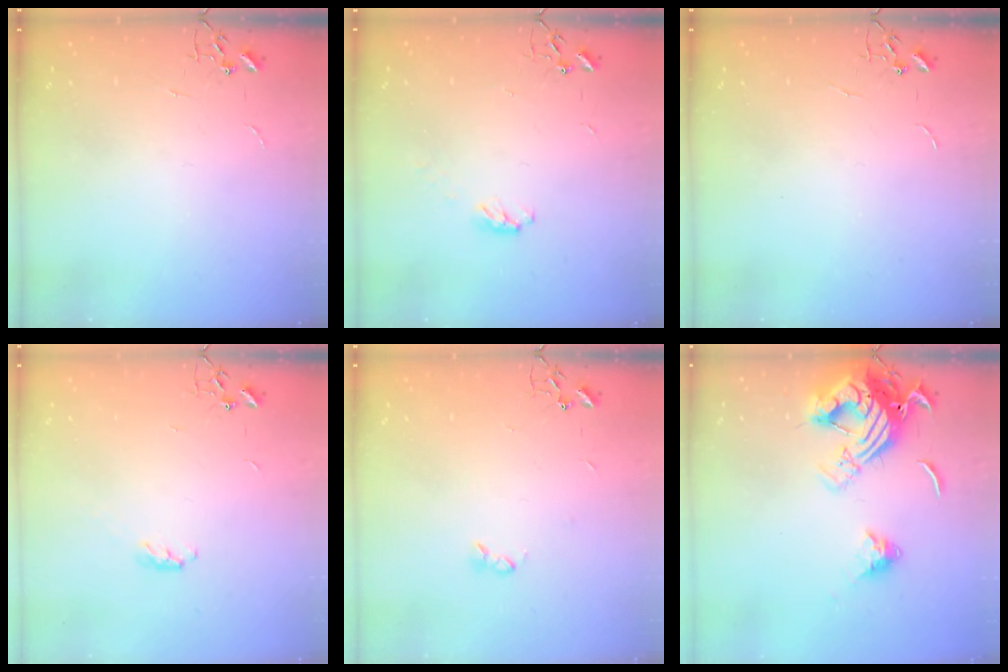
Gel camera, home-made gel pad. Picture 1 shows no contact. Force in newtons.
{"total": 3.5, "press": 3.4, "slide": 0.3}
{"total": 0.0}
{"total": 3.4, "press": 3.4, "slide": 0.5}
{"total": 2.6, "press": 2.5, "slide": 0.5}
{"total": 17.5, "press": 17.4, "slide": 1.9}